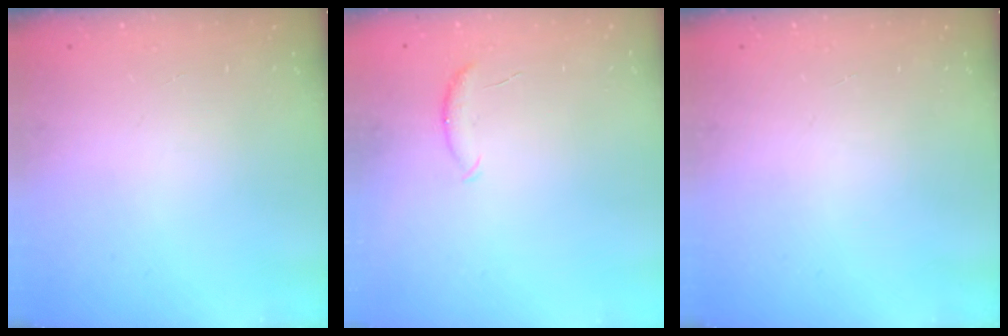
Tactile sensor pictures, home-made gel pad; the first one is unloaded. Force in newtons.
{"total": 5.8, "press": 5.8, "slide": 0.5}
{"total": 0.0}